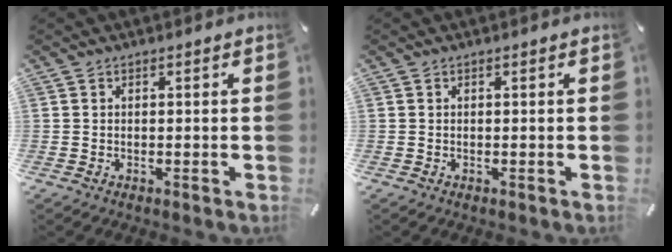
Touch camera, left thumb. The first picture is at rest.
{"total": 0.0}